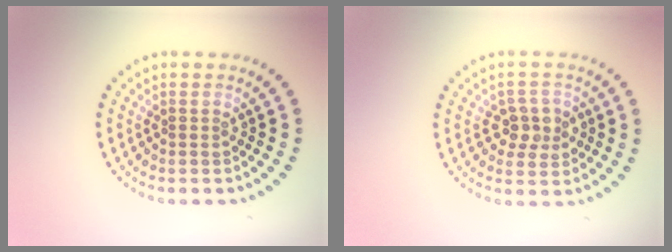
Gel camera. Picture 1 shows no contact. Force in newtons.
{"total": 2.7, "press": 2.6, "slide": 0.8}